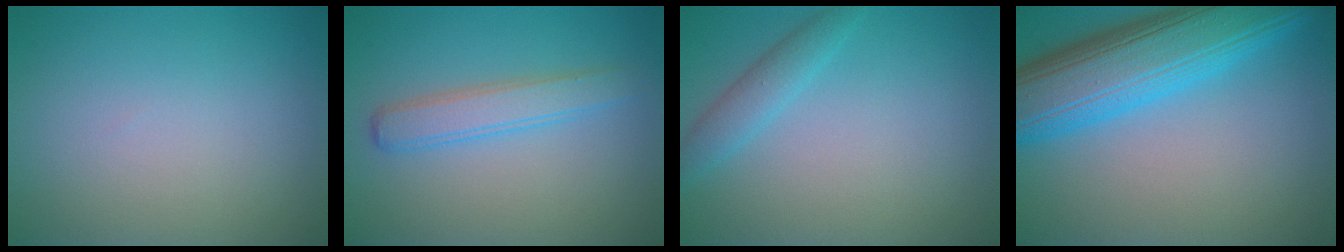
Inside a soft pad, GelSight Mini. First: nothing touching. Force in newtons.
{"total": 2.9, "press": 2.9, "slide": 0.1}
{"total": 2.2, "press": 2.2, "slide": 0.1}
{"total": 10.6, "press": 10.6, "slide": 0.2}